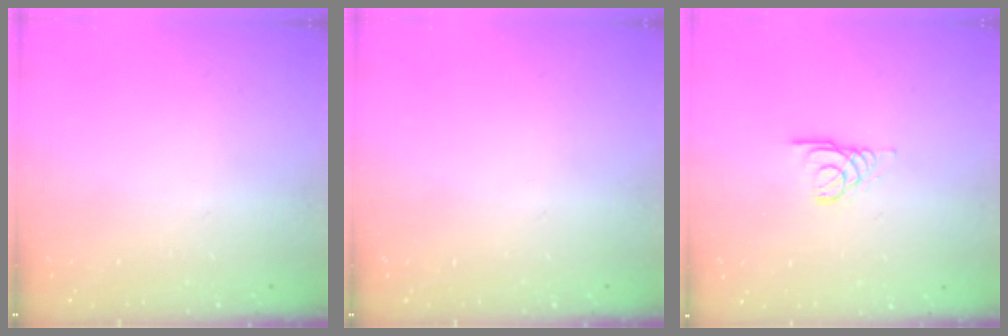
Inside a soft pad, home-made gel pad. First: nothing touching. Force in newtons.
{"total": 0.0}
{"total": 3.0, "press": 3.0, "slide": 0.1}